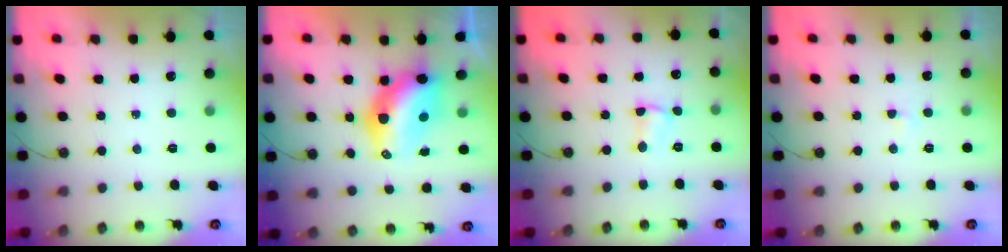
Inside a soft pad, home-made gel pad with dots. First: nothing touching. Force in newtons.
{"total": 12.2, "press": 11.5, "slide": 4.2}
{"total": 2.6, "press": 2.6, "slide": 0.4}
{"total": 1.6, "press": 1.6, "slide": 0.2}